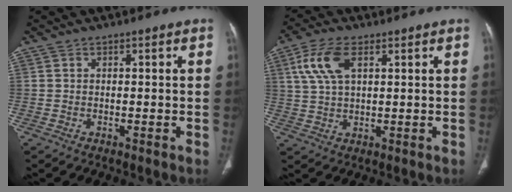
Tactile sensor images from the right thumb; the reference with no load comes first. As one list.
[{"total": 8.1, "force": [3.1, 4.0, 6.3], "torque": [-0.137, 0.003, 0.064]}]